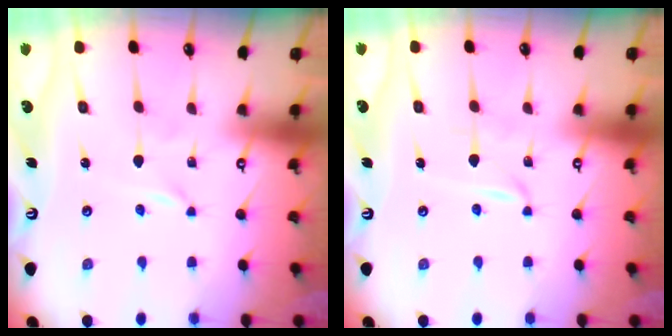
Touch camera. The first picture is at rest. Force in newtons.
{"total": 1.3, "press": 1.3, "slide": 0.1}